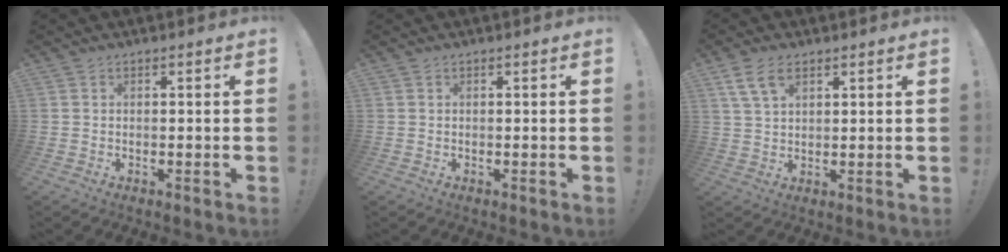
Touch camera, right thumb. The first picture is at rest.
{"total": 0.0}
{"total": 7.2, "force": [4.0, 3.9, 4.7], "torque": [-0.087, -0.003, 0.077]}